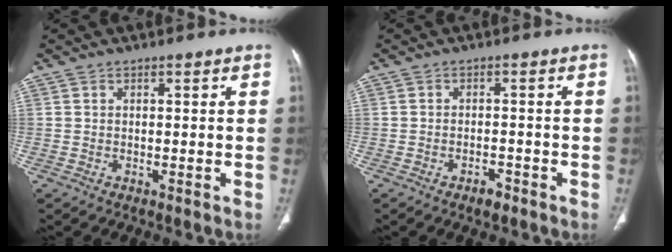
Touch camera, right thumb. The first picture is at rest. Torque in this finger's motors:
{"motor_torque": [-0.17, 0.03, -0.21, 0.03, 0.05]}